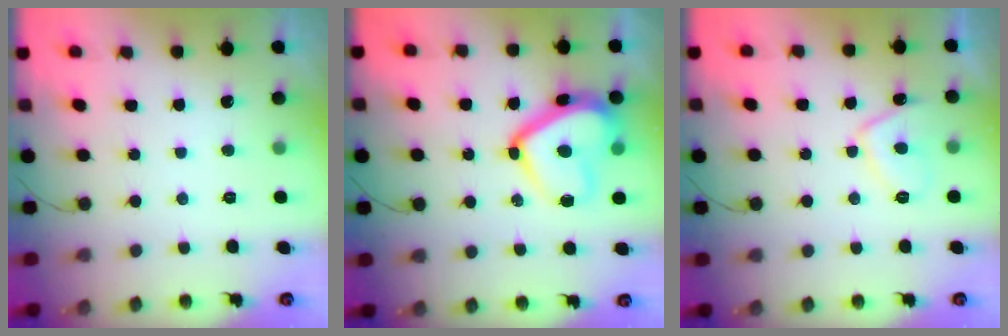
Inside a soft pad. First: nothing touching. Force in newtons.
{"total": 16.7, "press": 16.6, "slide": 1.5}
{"total": 6.8, "press": 6.7, "slide": 1.4}